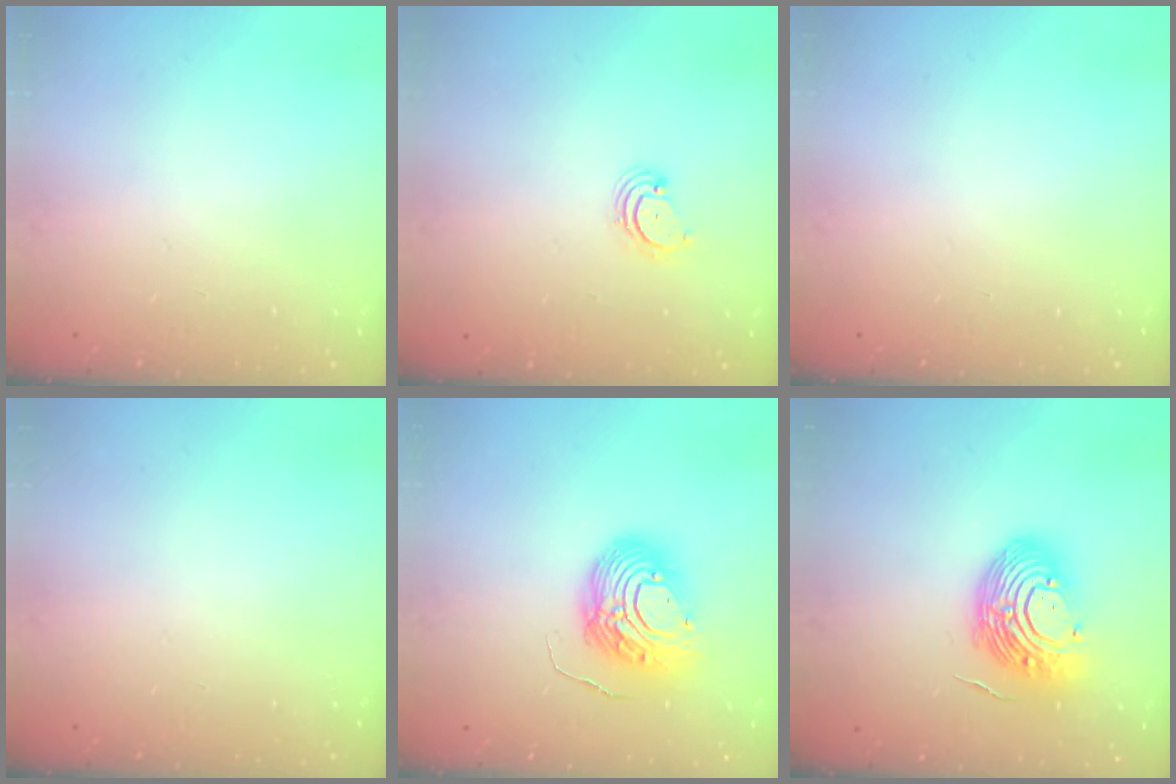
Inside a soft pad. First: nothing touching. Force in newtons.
{"total": 2.7, "press": 2.7, "slide": 0.3}
{"total": 0.0}
{"total": 0.0}
{"total": 12.0, "press": 12.0, "slide": 1.1}
{"total": 14.4, "press": 14.2, "slide": 2.4}